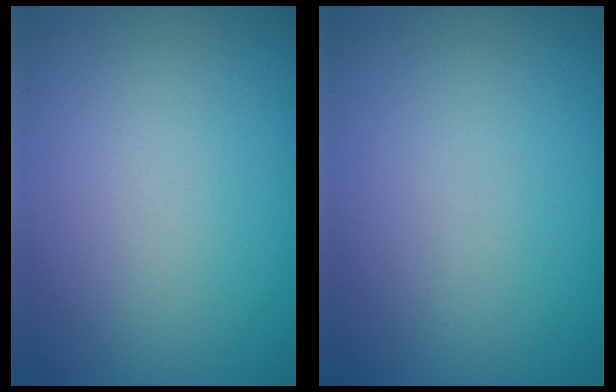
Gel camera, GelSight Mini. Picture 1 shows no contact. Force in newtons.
{"total": 0.0}